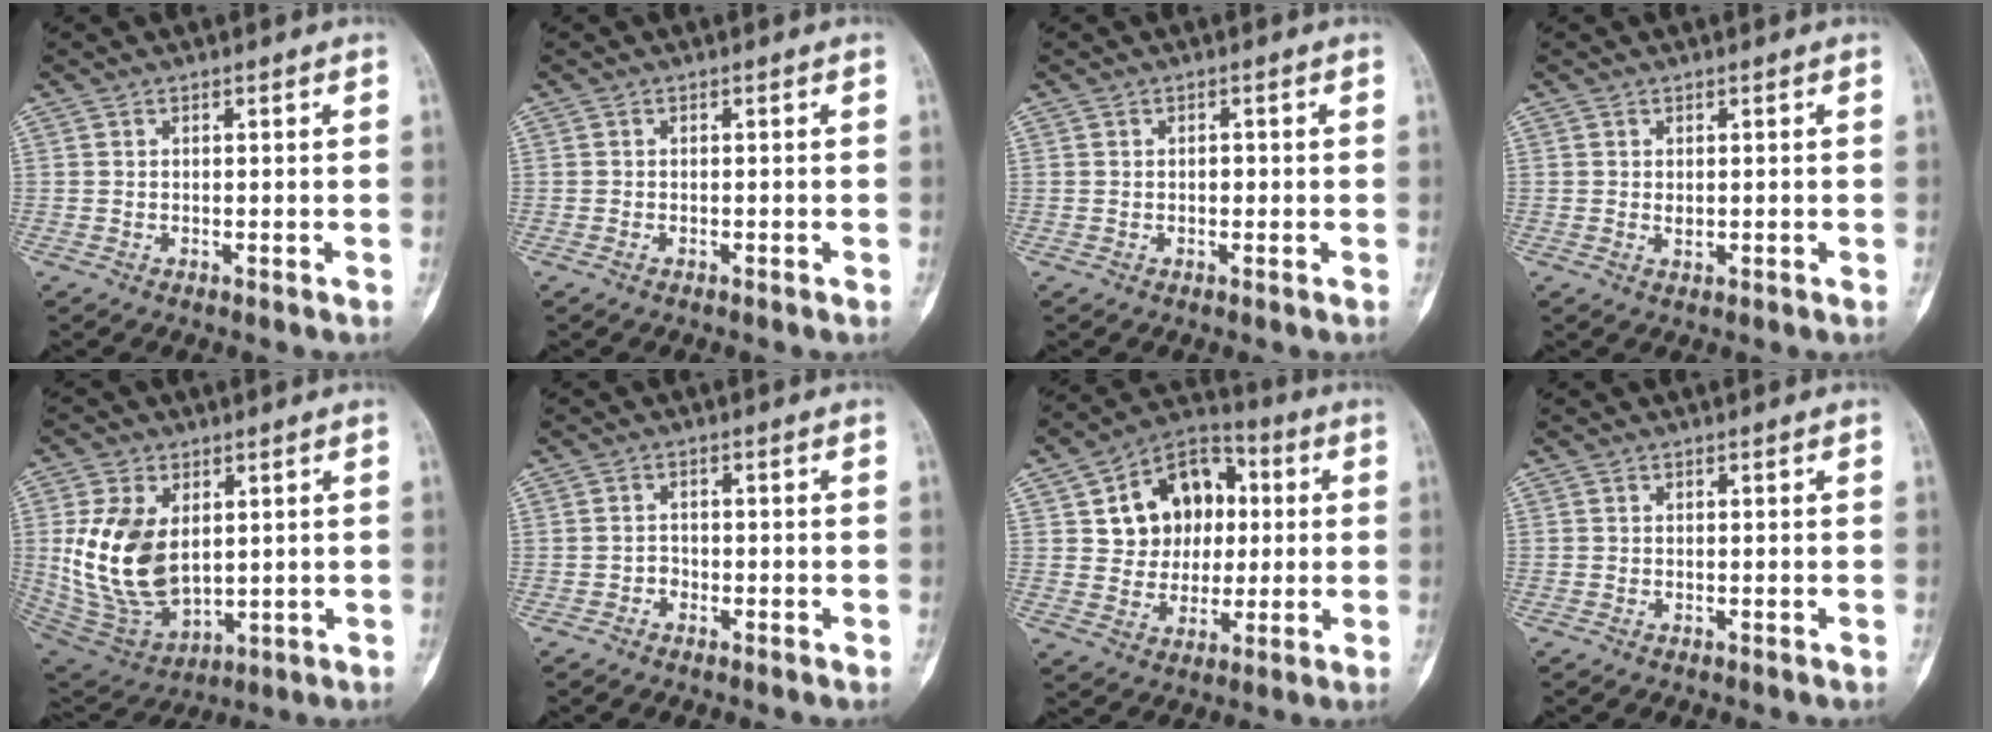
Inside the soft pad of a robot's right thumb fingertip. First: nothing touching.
{"total": 0.5, "force": [-0.3, 0.2, 0.4], "torque": [-0.011, 0.002, -0.004]}
{"total": 1.0, "force": [0.0, 0.7, 0.7], "torque": [-0.006, 0.003, -0.003]}
{"total": 1.1, "force": [0.0, 0.6, 0.9], "torque": [-0.014, -0.002, 0.003]}
{"total": 16.4, "force": [2.4, 10.3, 12.5], "torque": [-0.225, -0.018, 0.067]}
{"total": 1.4, "force": [-0.8, 1.1, 0.4], "torque": [-0.001, 0.005, -0.020]}
{"total": 15.4, "force": [3.0, 12.1, 8.9], "torque": [-0.089, 0.012, 0.049]}
{"total": 0.0}